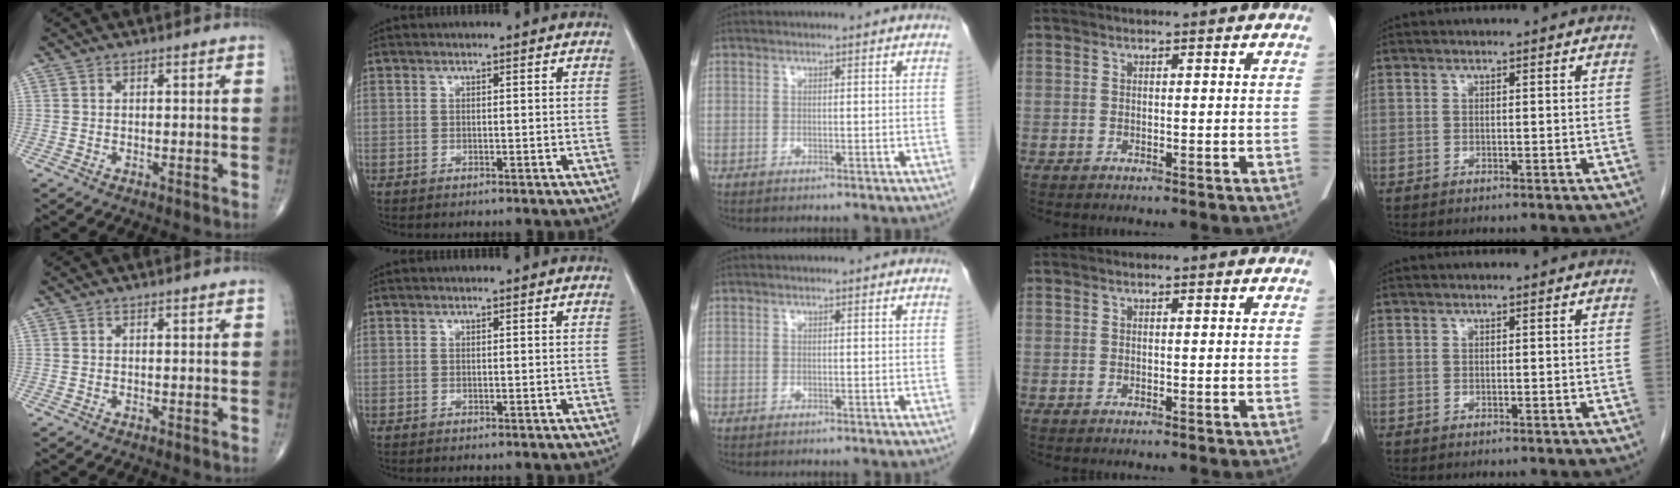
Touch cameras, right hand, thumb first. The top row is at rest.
{}